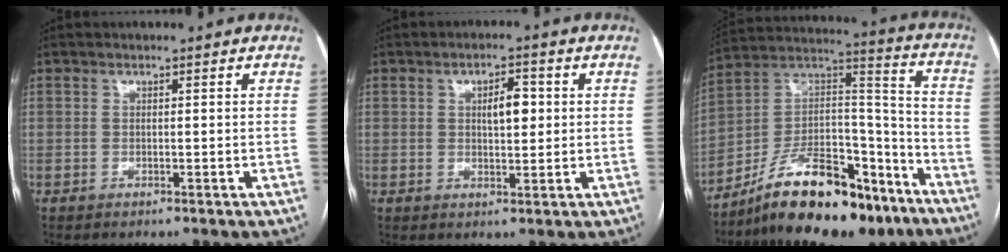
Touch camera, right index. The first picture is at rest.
{"total": 4.3, "force": [0.9, 1.7, 3.9], "torque": [-0.062, 0.006, 0.016]}
{"total": 21.4, "force": [-15.5, 7.5, 12.6], "torque": [-0.200, 0.044, -0.258]}